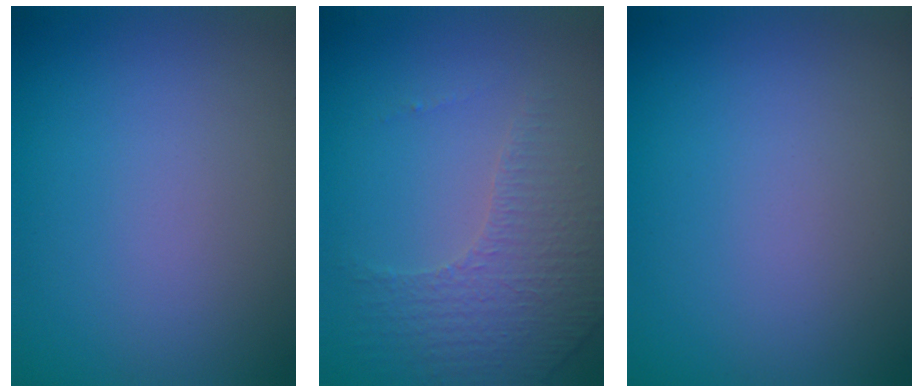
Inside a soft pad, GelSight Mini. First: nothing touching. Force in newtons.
{"total": 4.3, "press": 3.0, "slide": 3.1}
{"total": 0.0}